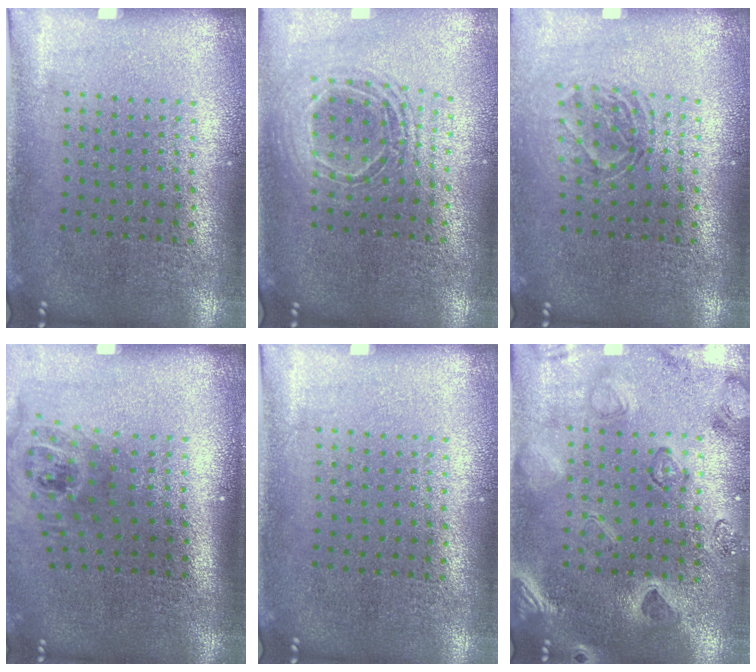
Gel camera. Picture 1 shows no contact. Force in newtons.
{"total": 1.6, "press": 1.3, "slide": 0.8}
{"total": 1.3, "press": 1.1, "slide": 0.7}
{"total": 1.6, "press": 1.2, "slide": 1.1}
{"total": 0.0}
{"total": 2.4, "press": 2.3, "slide": 0.7}